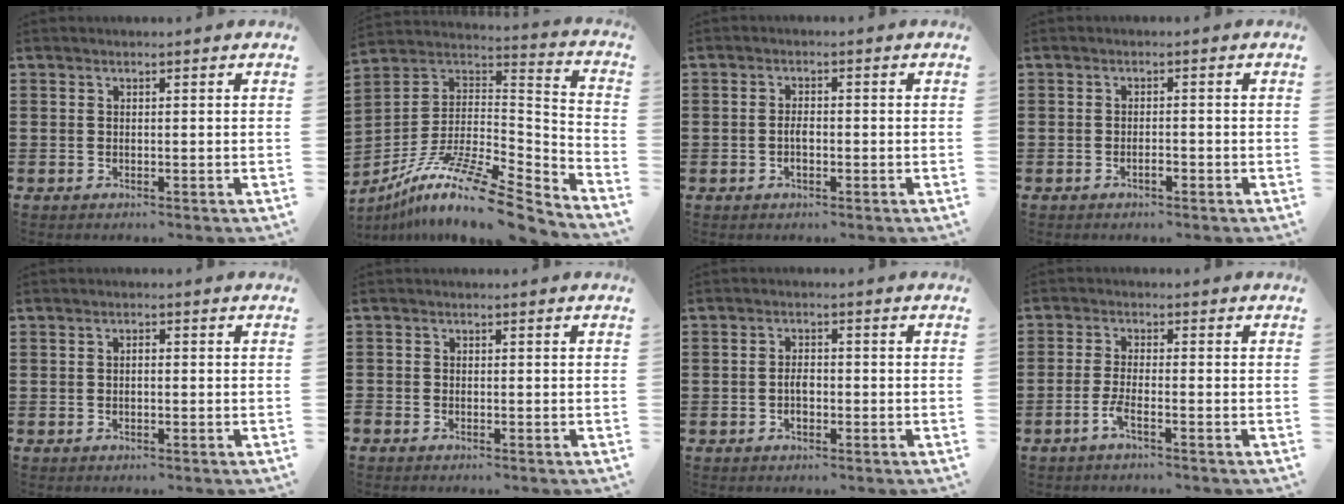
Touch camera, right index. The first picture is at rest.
{"total": 13.6, "force": [-9.7, 2.0, 9.4], "torque": [-0.174, 0.008, -0.181]}
{"total": 2.1, "force": [-0.6, 0.8, 1.9], "torque": [-0.038, -0.001, -0.010]}
{"total": 1.5, "force": [-0.9, 0.5, 1.1], "torque": [-0.022, 0.000, -0.016]}
{"total": 0.8, "force": [-0.2, 0.3, 0.7], "torque": [-0.015, -0.002, -0.003]}
{"total": 0.8, "force": [-0.7, 0.2, 0.1], "torque": [-0.004, -0.002, -0.015]}
{"total": 2.6, "force": [-0.7, 1.1, 2.2], "torque": [-0.051, -0.002, -0.015]}
{"total": 3.0, "force": [-1.9, 0.2, 2.3], "torque": [-0.061, -0.006, -0.042]}